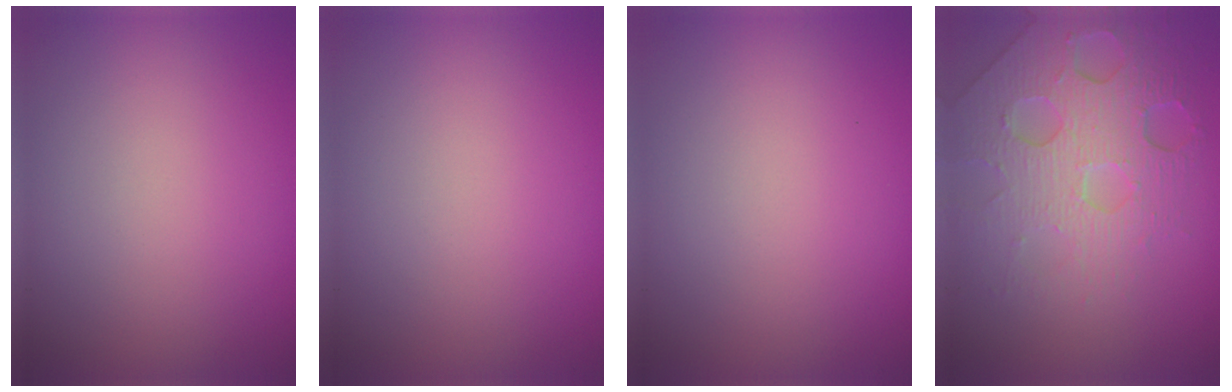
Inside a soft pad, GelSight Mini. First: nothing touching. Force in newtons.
{"total": 0.0}
{"total": 0.0}
{"total": 7.6, "press": 5.2, "slide": 5.5}